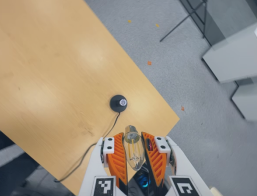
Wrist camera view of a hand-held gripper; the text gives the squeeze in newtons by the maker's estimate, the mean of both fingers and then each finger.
{"total": 21.6, "left": 23.7, "right": 19.4}